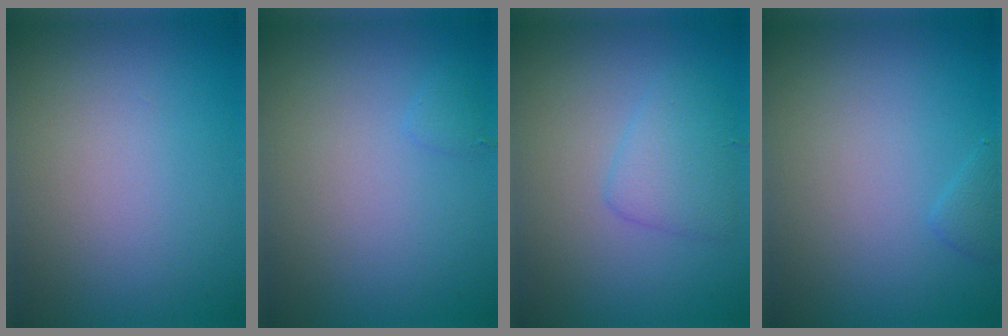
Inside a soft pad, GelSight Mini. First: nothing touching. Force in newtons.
{"total": 0.6, "press": 0.6, "slide": 0.0}
{"total": 2.5, "press": 2.5, "slide": 0.1}
{"total": 0.9, "press": 0.9, "slide": 0.1}